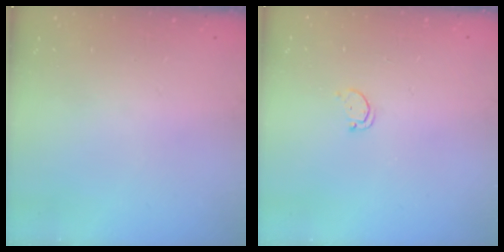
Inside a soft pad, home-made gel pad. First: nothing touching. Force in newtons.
{"total": 1.7, "press": 1.7, "slide": 0.2}